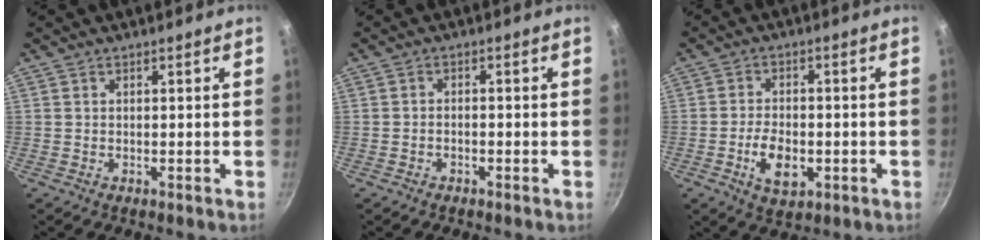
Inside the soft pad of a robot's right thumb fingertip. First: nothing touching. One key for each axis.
{"total": 1.2, "fx": -0.9, "fy": 0.6, "fz": 0.6, "tx": -0.011, "ty": 0.012, "tz": -0.016}
{"total": 7.6, "fx": -2.2, "fy": 4.4, "fz": 5.8, "tx": -0.094, "ty": 0.008, "tz": -0.034}